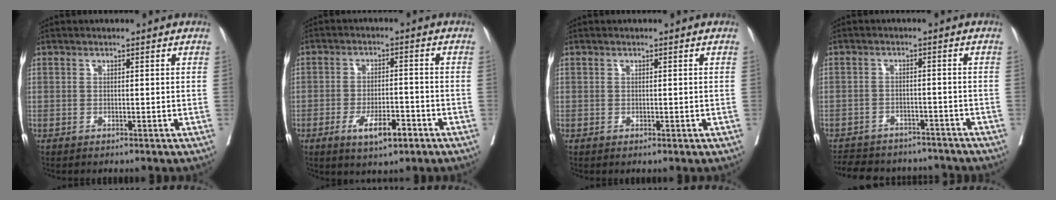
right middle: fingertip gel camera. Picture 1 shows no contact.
{"total": 6.5, "force": [-3.5, 2.0, 5.2], "torque": [-0.086, -0.004, -0.052]}
{"total": 0.0}
{"total": 13.8, "force": [-12.4, 5.0, 3.7], "torque": [-0.081, 0.009, -0.161]}